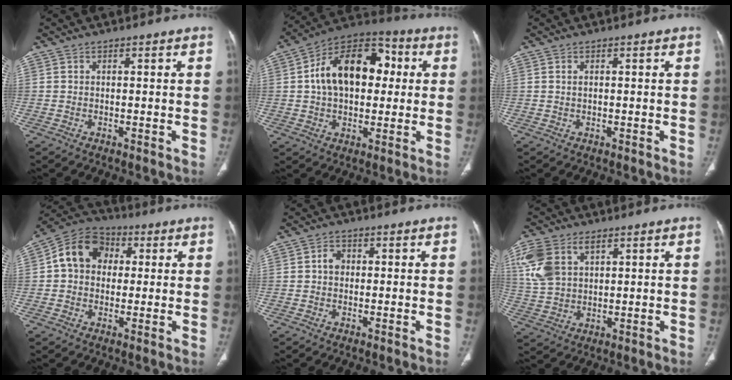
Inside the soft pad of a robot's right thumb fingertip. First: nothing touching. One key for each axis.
{"total": 18.5, "fx": 2.8, "fy": 11.8, "fz": 13.9, "tx": -0.197, "ty": 0.029, "tz": 0.037}
{"total": 0.8, "fx": 0.3, "fy": 0.4, "fz": 0.6, "tx": -0.013, "ty": 0.003, "tz": 0.008}
{"total": 11.1, "fx": 1.9, "fy": 9.0, "fz": 6.3, "tx": -0.089, "ty": 0.022, "tz": 0.018}
{"total": 1.6, "fx": 0.1, "fy": 1.3, "fz": 1.0, "tx": -0.012, "ty": 0.006, "tz": -0.002}
{"total": 11.2, "fx": 4.7, "fy": 7.0, "fz": 7.3, "tx": -0.167, "ty": 0.002, "tz": 0.099}